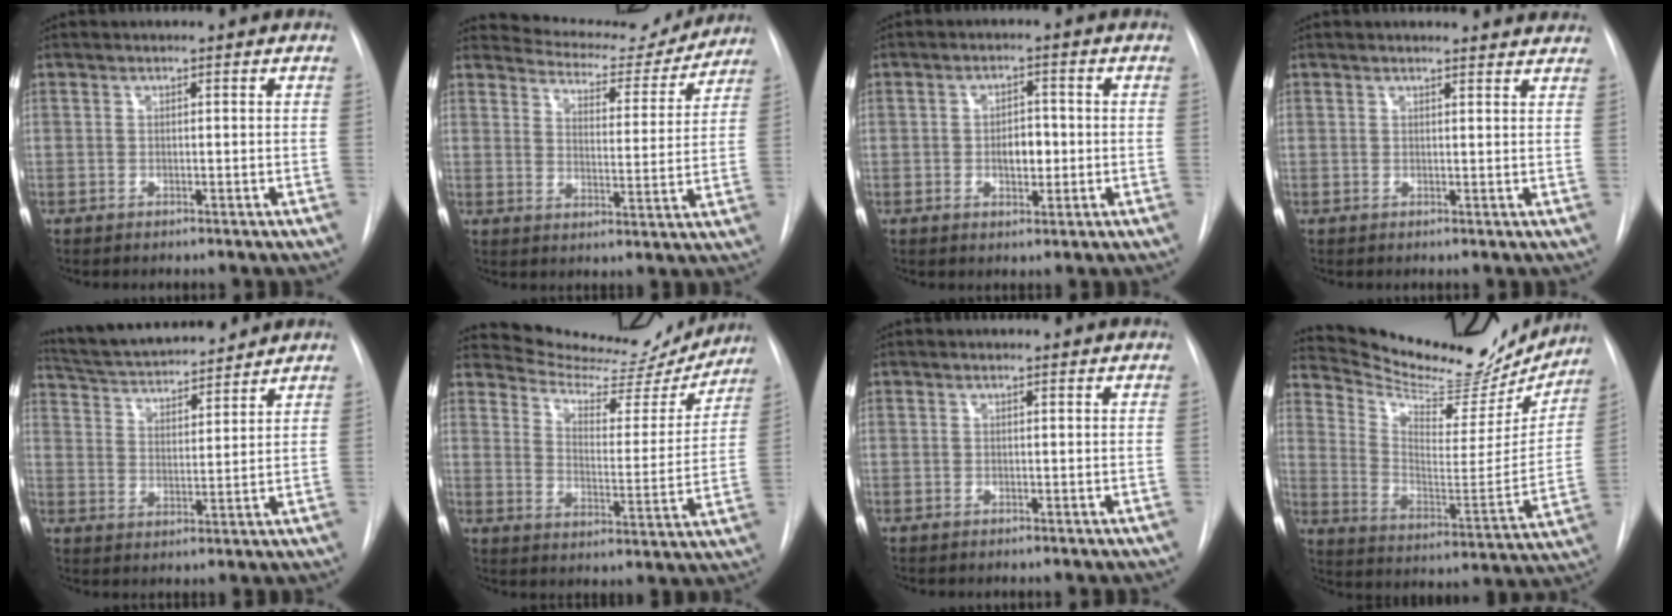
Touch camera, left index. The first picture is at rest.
{"total": 12.8, "force": [12.3, 3.0, 1.8], "torque": [-0.016, -0.023, 0.157]}
{"total": 3.8, "force": [-0.9, 2.0, 3.1], "torque": [-0.044, -0.002, -0.010]}
{"total": 7.5, "force": [7.4, 0.9, 1.2], "torque": [-0.001, -0.004, 0.059]}
{"total": 15.6, "force": [14.3, 2.4, 5.8], "torque": [-0.100, 0.016, 0.231]}
{"total": 16.6, "force": [16.1, 3.1, 2.5], "torque": [-0.031, -0.052, 0.205]}
{"total": 2.2, "force": [2.1, 0.2, 0.5], "torque": [-0.011, 0.009, 0.020]}
{"total": 23.4, "force": [21.6, 5.4, 7.3], "torque": [-0.114, -0.060, 0.304]}